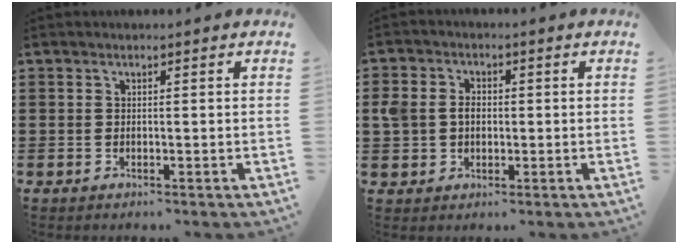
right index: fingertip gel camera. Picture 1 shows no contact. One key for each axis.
{"total": 4.0, "fx": 0.0, "fy": 3.3, "fz": 2.2, "tx": -0.066, "ty": 0.007, "tz": -0.007}